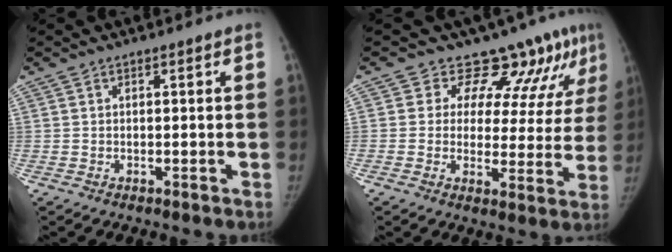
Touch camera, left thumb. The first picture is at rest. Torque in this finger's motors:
{"motor_torque": [-0.21, -0.03, -0.12, -0.21, -0.08]}